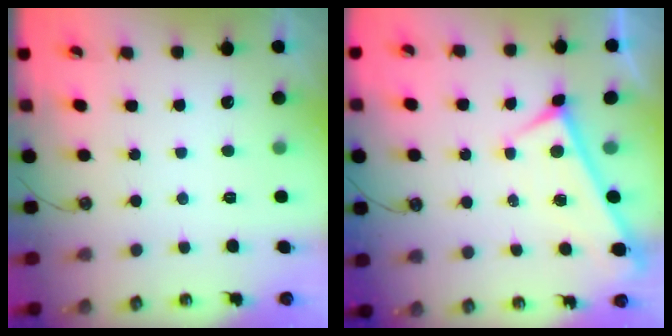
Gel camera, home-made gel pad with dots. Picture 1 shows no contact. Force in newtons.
{"total": 0.0}